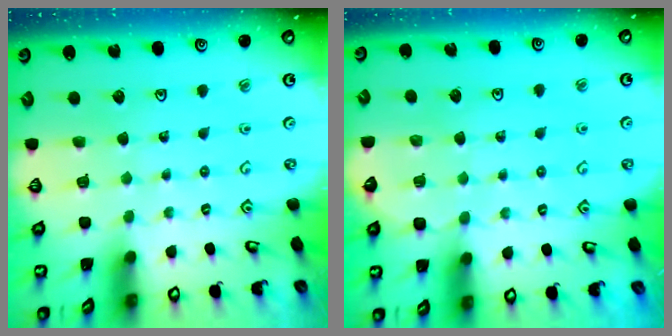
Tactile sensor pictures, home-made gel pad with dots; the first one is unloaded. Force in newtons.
{"total": 4.6, "press": 4.2, "slide": 1.8}